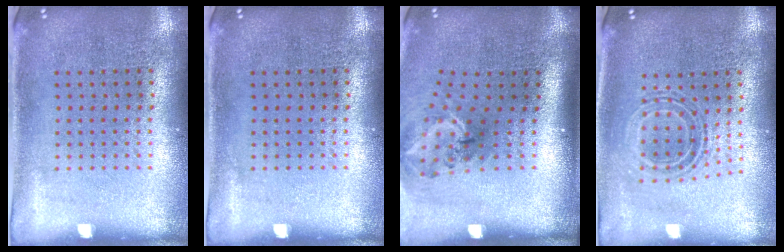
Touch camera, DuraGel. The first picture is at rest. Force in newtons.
{"total": 0.0}
{"total": 1.8, "press": 1.2, "slide": 1.4}
{"total": 0.9, "press": 0.8, "slide": 0.3}